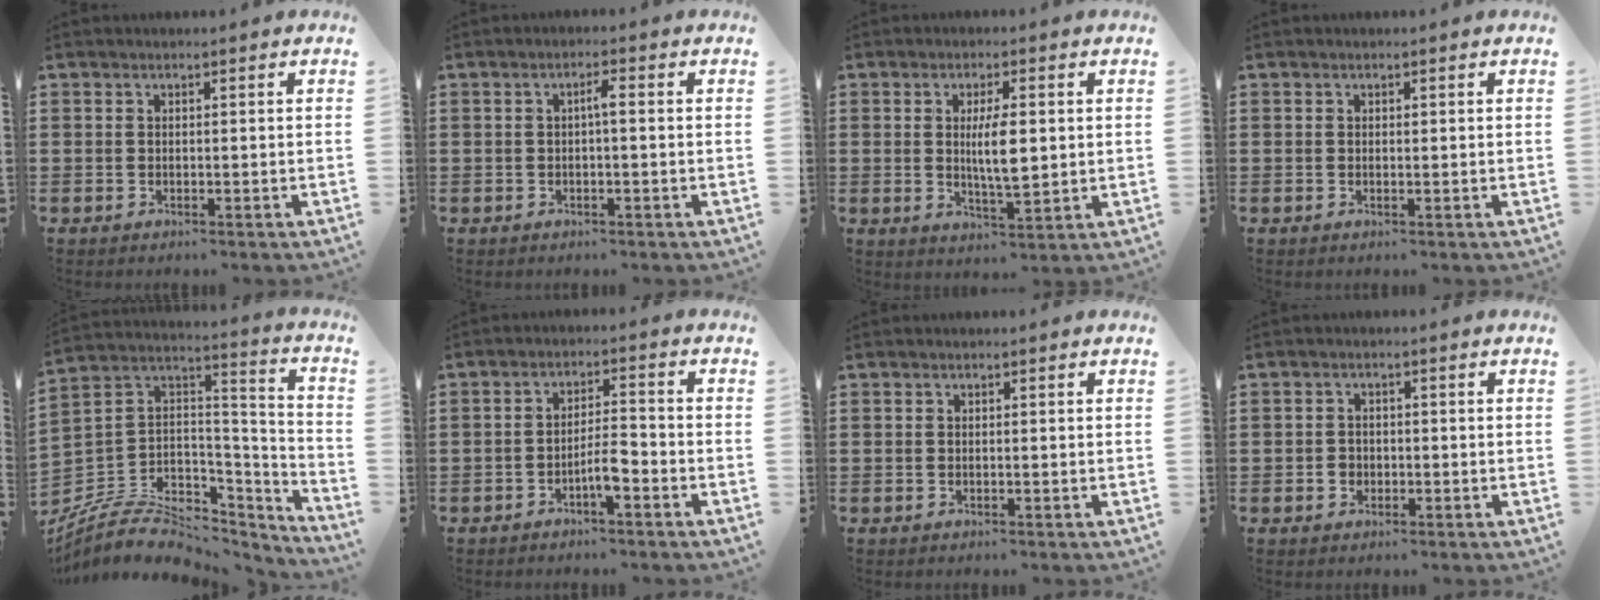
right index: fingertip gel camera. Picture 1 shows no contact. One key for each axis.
{"total": 1.8, "fx": -0.2, "fy": 0.1, "fz": 1.8, "tx": -0.035, "ty": 0.001, "tz": -0.005}
{"total": 6.1, "fx": 0.5, "fy": 1.7, "fz": 5.9, "tx": -0.107, "ty": -0.004, "tz": 0.003}
{"total": 0.0}
{"total": 7.2, "fx": -4.3, "fy": 5.0, "fz": 2.8, "tx": -0.071, "ty": -0.001, "tz": -0.077}
{"total": 4.3, "fx": -2.2, "fy": 1.0, "fz": 3.6, "tx": -0.077, "ty": 0.004, "tz": -0.046}
{"total": 0.0}
{"total": 1.6, "fx": -0.5, "fy": 1.4, "fz": 0.5, "tx": -0.013, "ty": 0.003, "tz": -0.013}